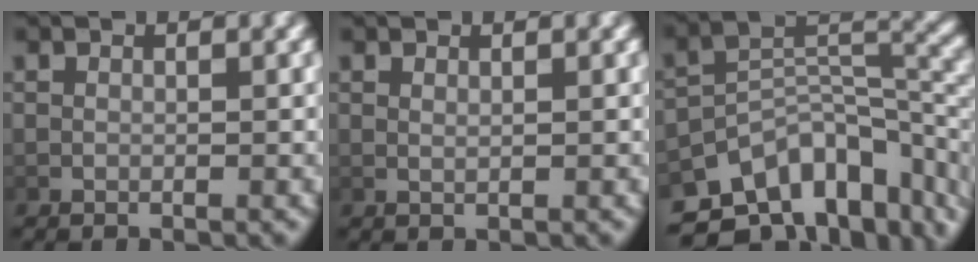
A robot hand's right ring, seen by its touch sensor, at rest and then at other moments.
{"total": 0.6, "force": [0.5, -0.2, 0.3], "torque": [-0.004, -0.004, 0.015]}
{"total": 14.0, "force": [-6.7, 8.9, 8.5], "torque": [-0.128, -0.022, -0.103]}